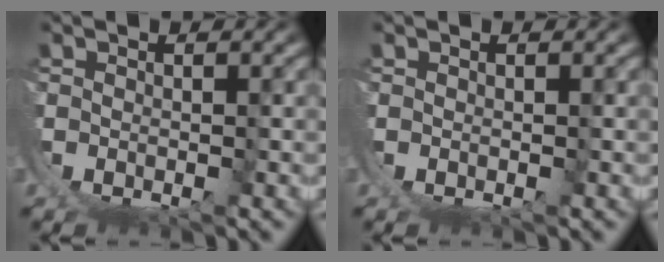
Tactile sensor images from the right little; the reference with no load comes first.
{"total": 0.0}